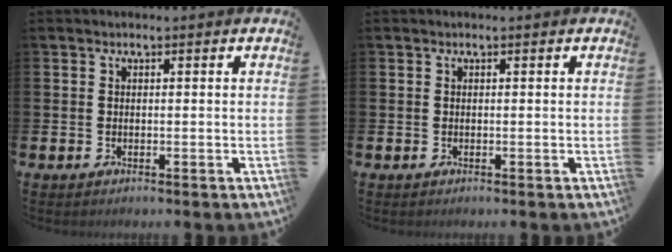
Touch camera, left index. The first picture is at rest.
{"total": 0.0}